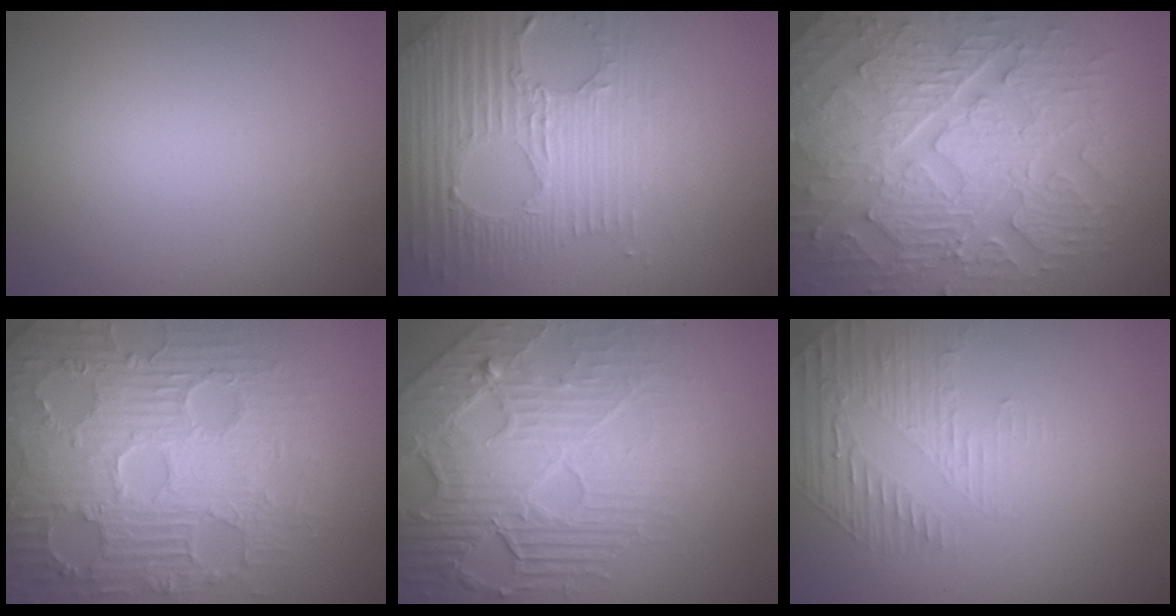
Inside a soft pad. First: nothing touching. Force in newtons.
{"total": 4.8, "press": 4.4, "slide": 2.0}
{"total": 10.5, "press": 7.0, "slide": 7.8}
{"total": 9.4, "press": 6.9, "slide": 6.4}
{"total": 8.8, "press": 5.9, "slide": 6.5}
{"total": 1.8, "press": 1.1, "slide": 1.5}